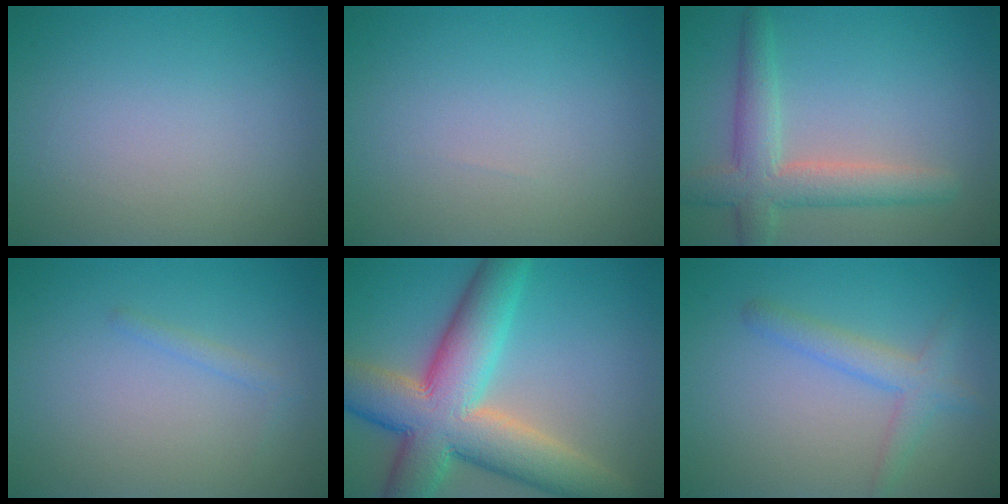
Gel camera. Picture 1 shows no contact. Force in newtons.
{"total": 0.0}
{"total": 4.9, "press": 4.9, "slide": 0.3}
{"total": 0.8, "press": 0.8, "slide": 0.0}
{"total": 12.1, "press": 12.1, "slide": 0.6}
{"total": 2.8, "press": 2.8, "slide": 0.2}